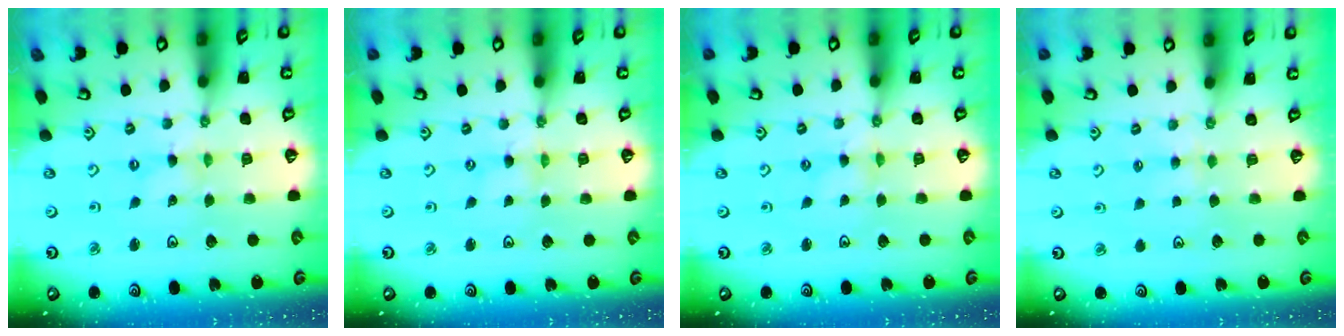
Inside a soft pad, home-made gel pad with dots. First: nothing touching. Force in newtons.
{"total": 0.0}
{"total": 0.6, "press": 0.6, "slide": 0.2}
{"total": 2.6, "press": 2.5, "slide": 0.5}